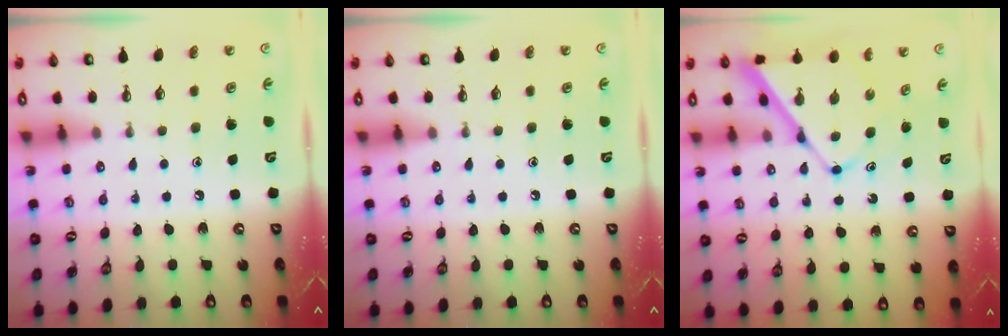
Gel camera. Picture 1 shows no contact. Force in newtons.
{"total": 0.0}
{"total": 10.0, "press": 10.0, "slide": 0.7}